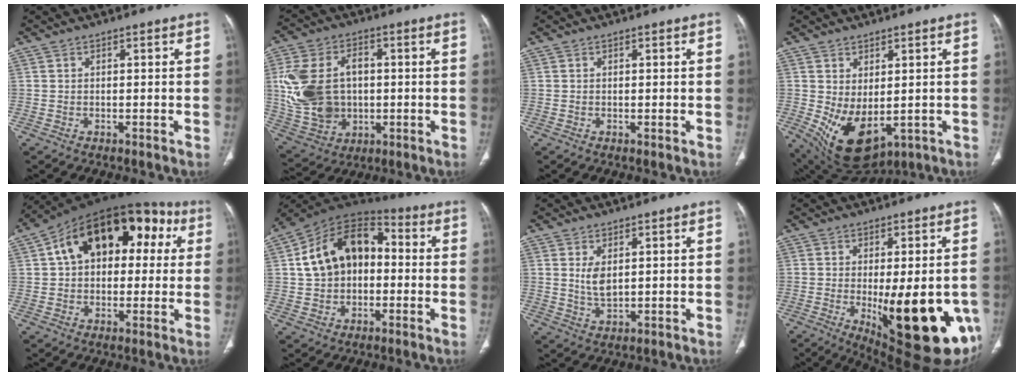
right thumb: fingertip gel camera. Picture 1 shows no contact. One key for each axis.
{"total": 17.2, "fx": 0.8, "fy": 12.8, "fz": 11.5, "tx": -0.216, "ty": 0.011, "tz": 0.033}
{"total": 0.0}
{"total": 11.2, "fx": -1.6, "fy": 6.2, "fz": 9.2, "tx": -0.147, "ty": -0.012, "tz": 0.007}
{"total": 21.6, "fx": 5.9, "fy": 13.2, "fz": 16.1, "tx": -0.205, "ty": 0.047, "tz": 0.079}
{"total": 16.7, "fx": 1.2, "fy": 11.7, "fz": 11.9, "tx": -0.170, "ty": 0.041, "tz": 0.008}
{"total": 4.1, "fx": 1.1, "fy": 2.1, "fz": 3.3, "tx": -0.061, "ty": -0.013, "tz": 0.030}
{"total": 21.8, "fx": -5.7, "fy": 7.4, "fz": 19.7, "tx": -0.205, "ty": -0.027, "tz": -0.053}